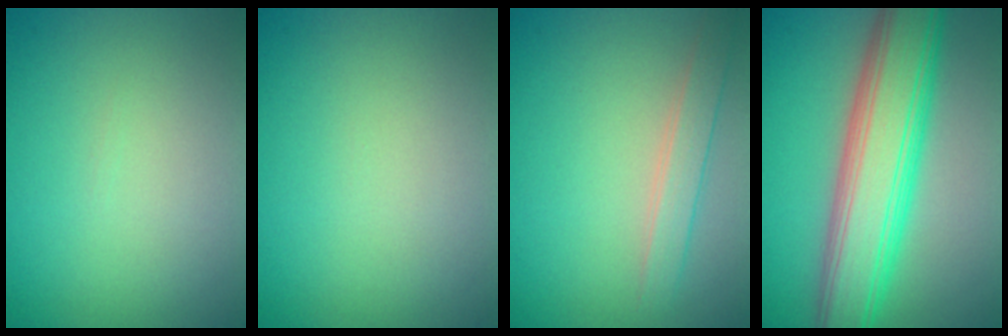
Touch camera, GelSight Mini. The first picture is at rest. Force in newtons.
{"total": 0.0}
{"total": 2.2, "press": 2.2, "slide": 0.2}
{"total": 9.1, "press": 9.1, "slide": 0.5}